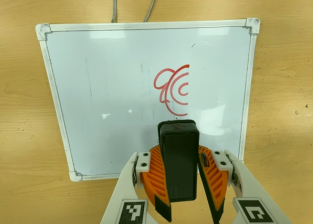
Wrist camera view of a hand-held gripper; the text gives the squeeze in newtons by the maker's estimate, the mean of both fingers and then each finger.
{"total": 11.3, "left": 11.2, "right": 11.3}